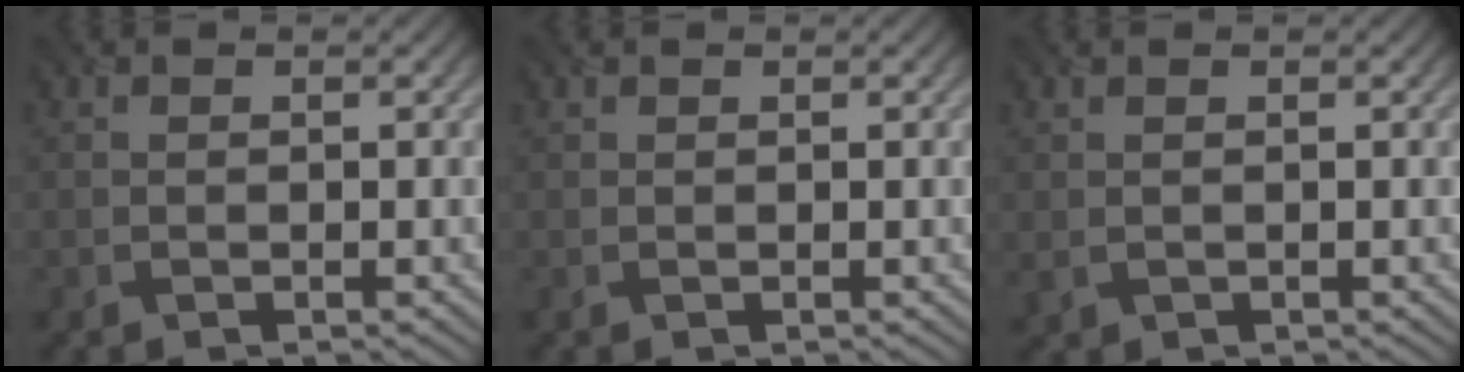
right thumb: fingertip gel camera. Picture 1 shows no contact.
{"total": 0.0}
{"total": 0.6, "force": [0.2, 0.5, 0.3], "torque": [-0.010, 0.000, 0.006]}